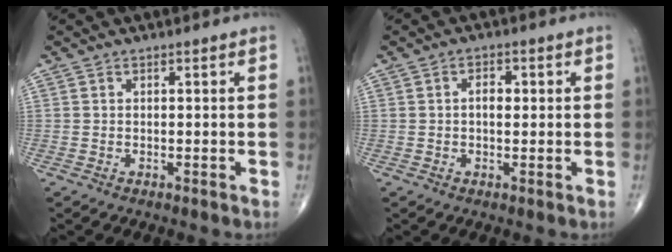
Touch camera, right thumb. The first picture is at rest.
{"total": 2.9, "force": [0.3, 1.6, 2.4], "torque": [-0.033, 0.005, 0.002]}